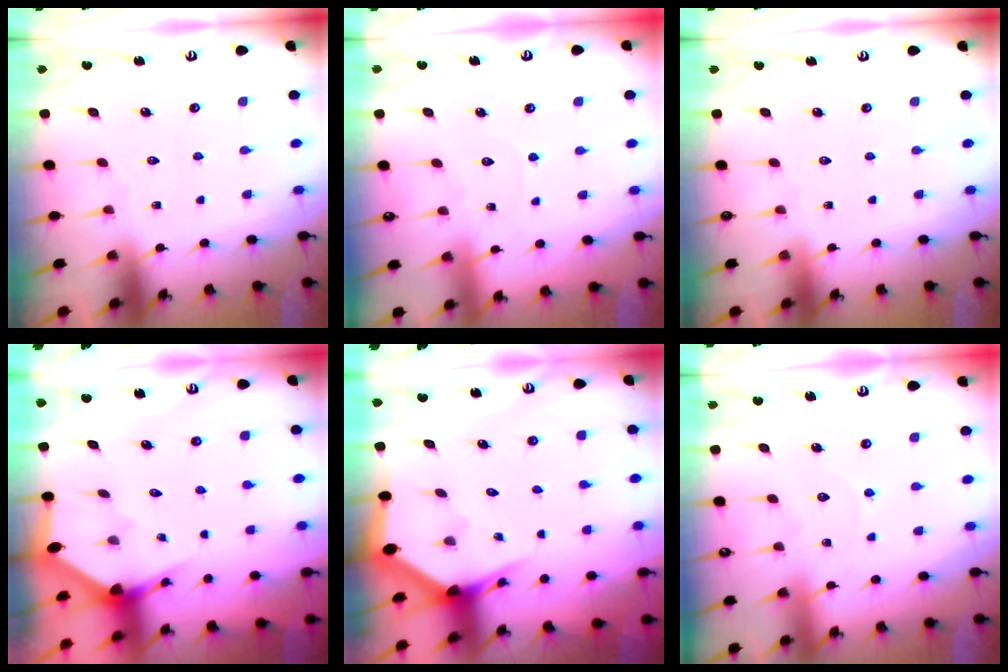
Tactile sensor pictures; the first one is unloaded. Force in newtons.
{"total": 2.8, "press": 2.8, "slide": 0.3}
{"total": 0.0}
{"total": 2.6, "press": 2.6, "slide": 0.1}
{"total": 2.9, "press": 2.9, "slide": 0.2}
{"total": 4.8, "press": 4.7, "slide": 0.5}